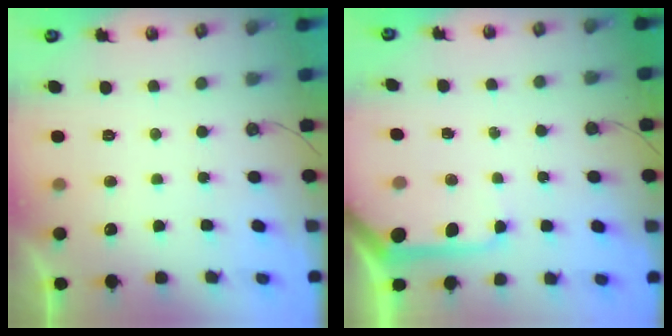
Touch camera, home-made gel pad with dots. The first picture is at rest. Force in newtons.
{"total": 7.7, "press": 7.6, "slide": 0.8}